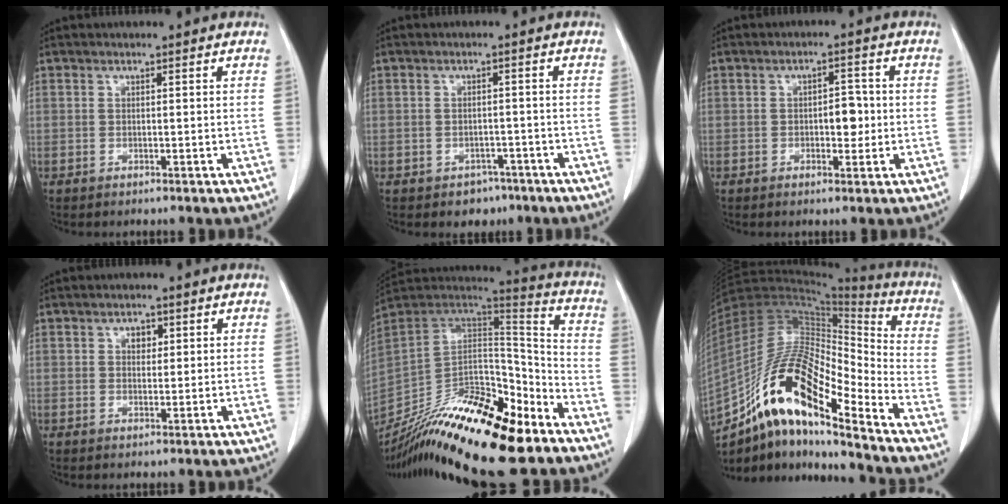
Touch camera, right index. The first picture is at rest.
{"total": 3.3, "force": [-2.1, 2.5, 0.7], "torque": [-0.003, 0.011, -0.022]}
{"total": 3.6, "force": [-0.4, 1.9, 3.0], "torque": [-0.037, 0.005, -0.003]}
{"total": 1.9, "force": [0.7, 1.3, 1.2], "torque": [-0.015, 0.002, 0.010]}
{"total": 26.7, "force": [-20.1, 5.1, 16.8], "torque": [-0.295, -0.018, -0.344]}
{"total": 20.3, "force": [-12.5, 4.5, 15.3], "torque": [-0.303, 0.013, -0.222]}